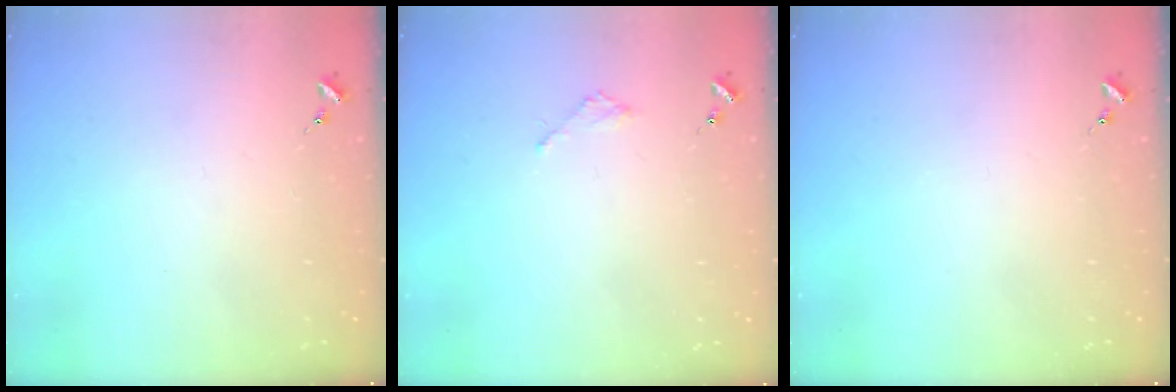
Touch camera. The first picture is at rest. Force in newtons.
{"total": 2.1, "press": 2.1, "slide": 0.2}
{"total": 0.0}